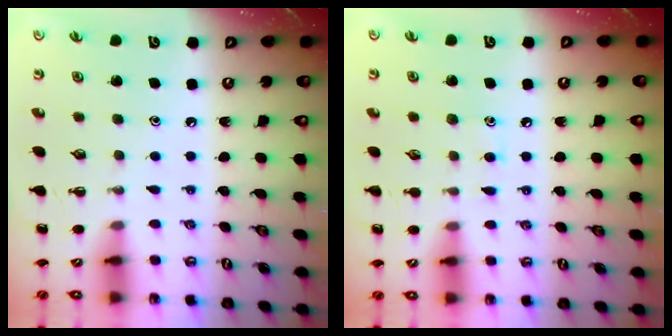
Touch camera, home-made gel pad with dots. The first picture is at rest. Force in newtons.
{"total": 5.7, "press": 5.4, "slide": 1.8}